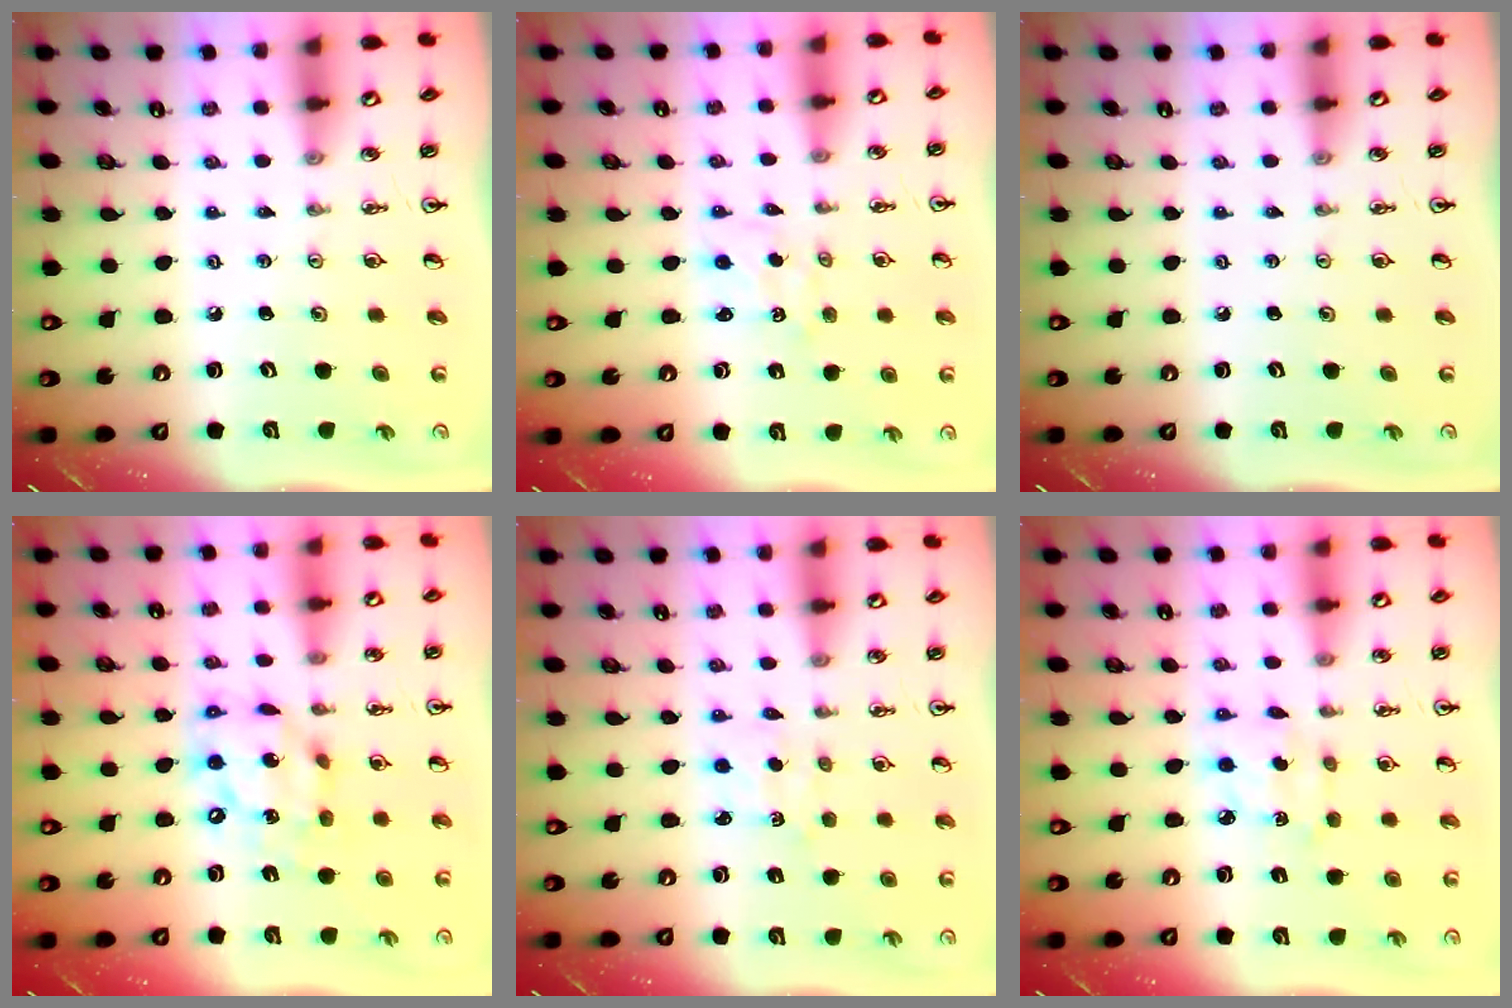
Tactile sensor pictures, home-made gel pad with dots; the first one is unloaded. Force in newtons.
{"total": 0.9, "press": 0.7, "slide": 0.5}
{"total": 0.0}
{"total": 14.2, "press": 14.1, "slide": 1.4}
{"total": 2.3, "press": 2.3, "slide": 0.3}
{"total": 3.5, "press": 3.5, "slide": 0.2}